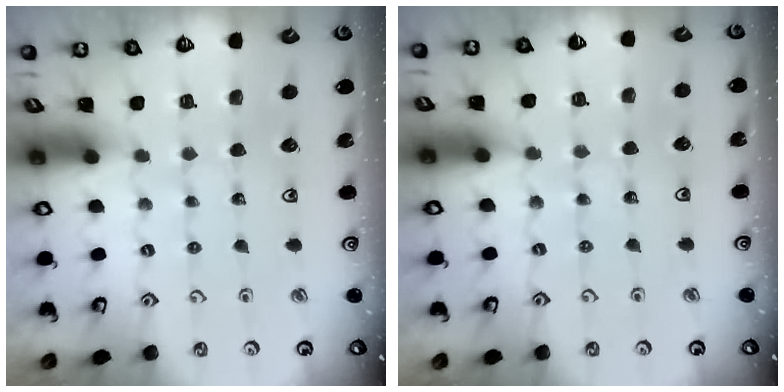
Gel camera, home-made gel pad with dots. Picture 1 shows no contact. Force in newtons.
{"total": 2.9, "press": 2.8, "slide": 0.5}